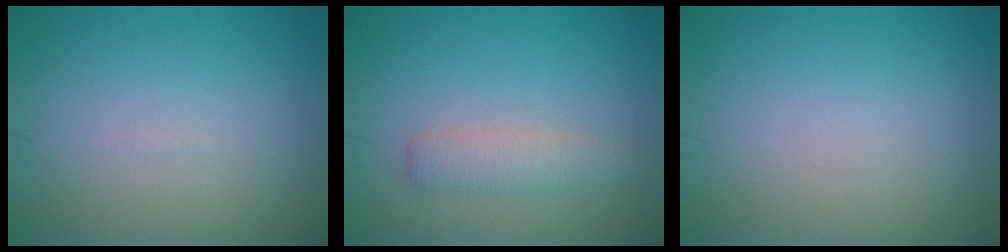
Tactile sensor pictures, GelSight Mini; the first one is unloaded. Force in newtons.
{"total": 2.2, "press": 2.2, "slide": 0.0}
{"total": 0.0}